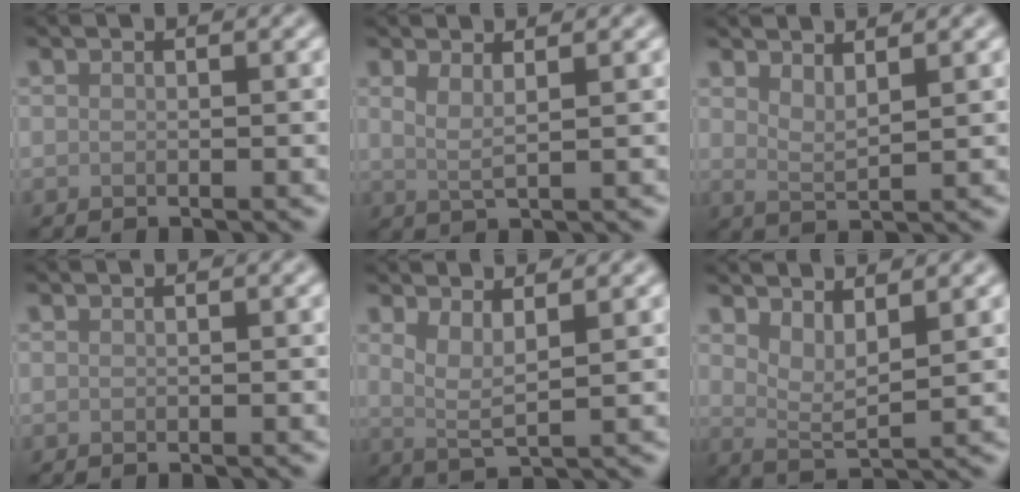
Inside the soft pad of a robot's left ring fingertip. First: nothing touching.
{"total": 2.1, "force": [1.1, 0.7, 1.7], "torque": [-0.025, -0.005, 0.018]}
{"total": 2.1, "force": [1.5, 0.5, 1.4], "torque": [-0.022, -0.006, 0.028]}
{"total": 0.0}
{"total": 3.0, "force": [1.5, 0.8, 2.5], "torque": [-0.045, -0.006, 0.028]}
{"total": 3.0, "force": [1.8, 0.9, 2.3], "torque": [-0.044, -0.011, 0.036]}